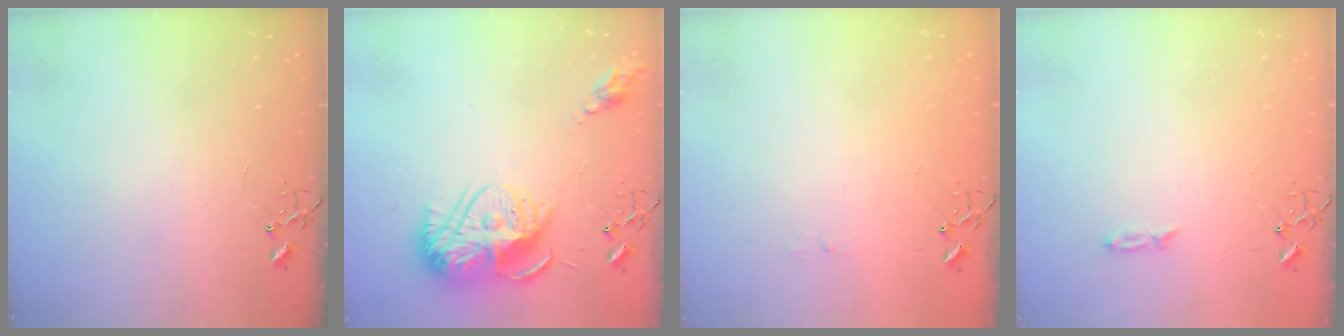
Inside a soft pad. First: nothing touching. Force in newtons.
{"total": 15.8, "press": 15.8, "slide": 1.4}
{"total": 3.6, "press": 3.6, "slide": 0.4}
{"total": 3.4, "press": 3.3, "slide": 0.5}